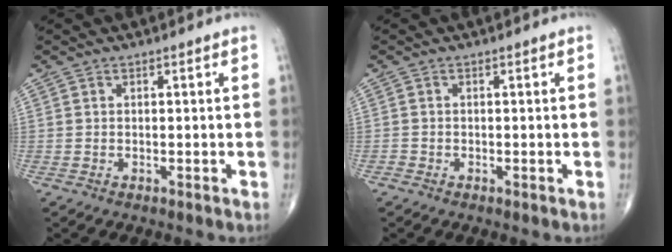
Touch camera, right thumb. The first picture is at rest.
{"total": 0.6, "force": [-0.4, 0.3, 0.3], "torque": [-0.004, -0.002, -0.011]}